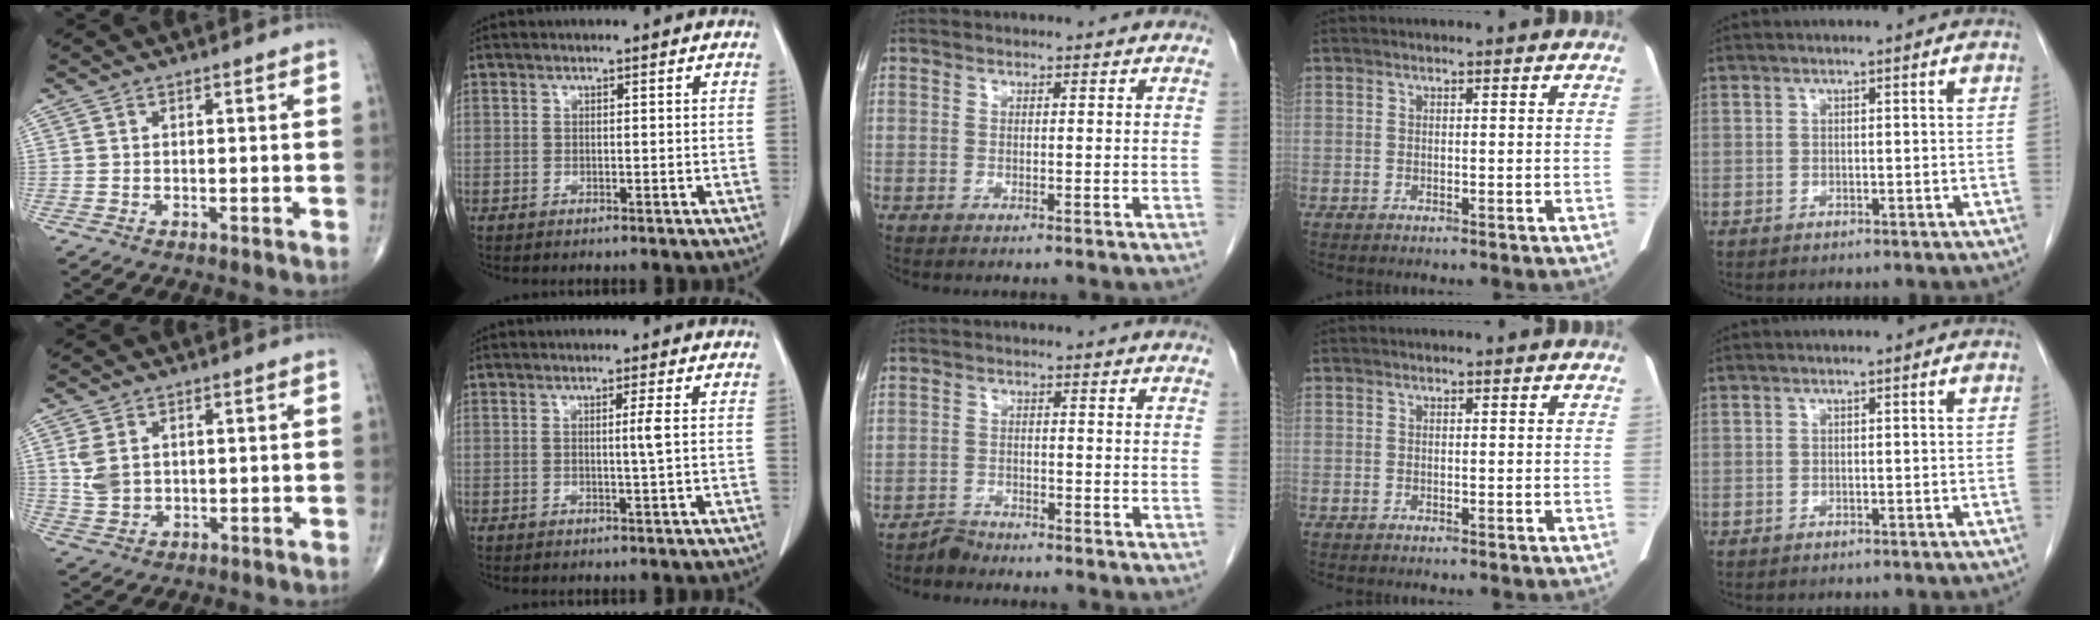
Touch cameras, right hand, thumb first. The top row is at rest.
{"thumb": {"total": 4.5, "force": [1.2, 3.1, 2.9], "torque": [-0.059, -0.004, 0.033]}, "index": {"total": 1.6, "force": [0.2, -0.6, 1.5], "torque": [-0.027, -0.001, 0.004]}, "middle": {"total": 1.9, "force": [-1.9, 0.2, -0.5], "torque": [0.011, -0.006, -0.034]}}